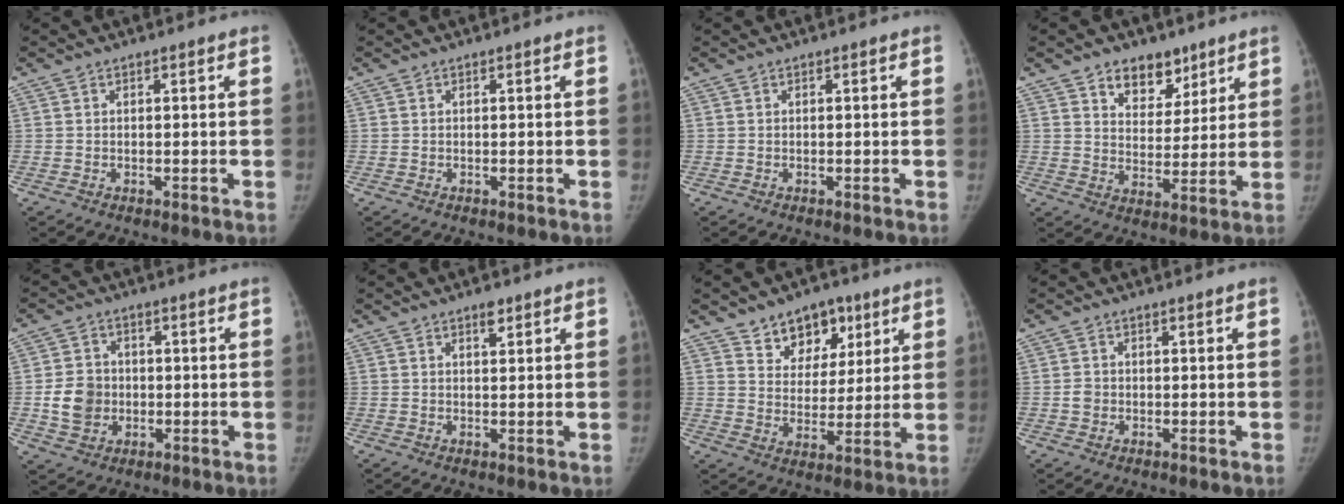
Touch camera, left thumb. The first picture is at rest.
{"total": 0.0}
{"total": 0.0}
{"total": 9.3, "force": [6.1, 5.9, 3.6], "torque": [-0.016, -0.036, 0.100]}
{"total": 7.2, "force": [-0.7, 6.2, 3.5], "torque": [-0.042, 0.006, -0.011]}
{"total": 2.1, "force": [1.4, 0.8, 1.3], "torque": [-0.013, -0.007, 0.021]}
{"total": 10.5, "force": [6.5, 7.2, 4.0], "torque": [-0.018, -0.032, 0.108]}
{"total": 1.6, "force": [-0.2, 1.5, 0.7], "torque": [-0.007, 0.003, -0.002]}